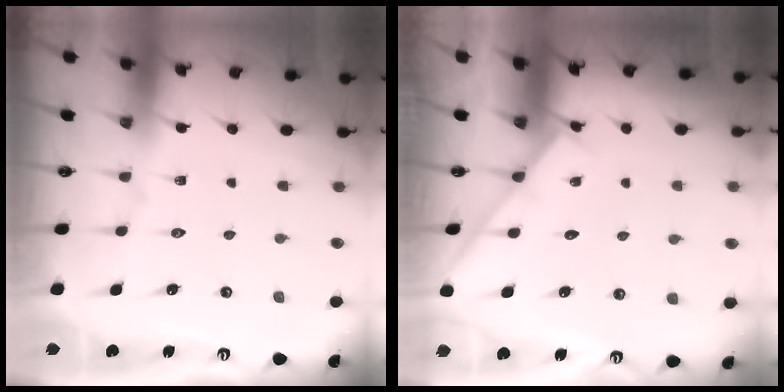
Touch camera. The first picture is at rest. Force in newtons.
{"total": 2.9, "press": 2.9, "slide": 0.4}